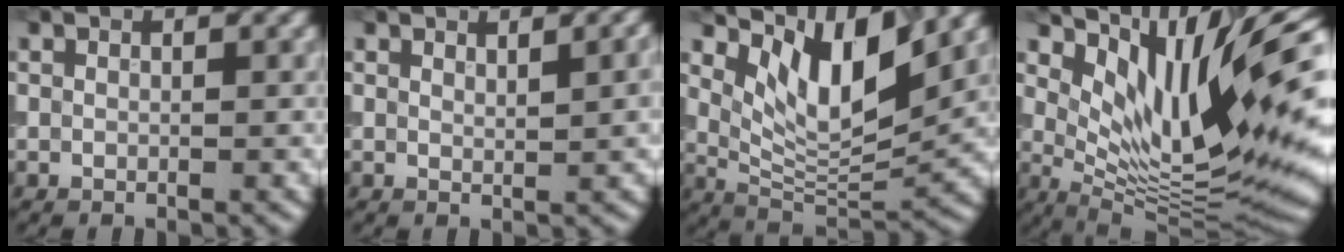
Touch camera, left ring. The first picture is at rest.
{"total": 2.8, "force": [1.4, 0.7, 2.3], "torque": [-0.020, 0.008, 0.020]}
{"total": 7.6, "force": [3.9, 2.7, 5.9], "torque": [-0.104, -0.011, 0.075]}
{"total": 12.3, "force": [5.6, 3.3, 10.5], "torque": [-0.178, -0.003, 0.109]}